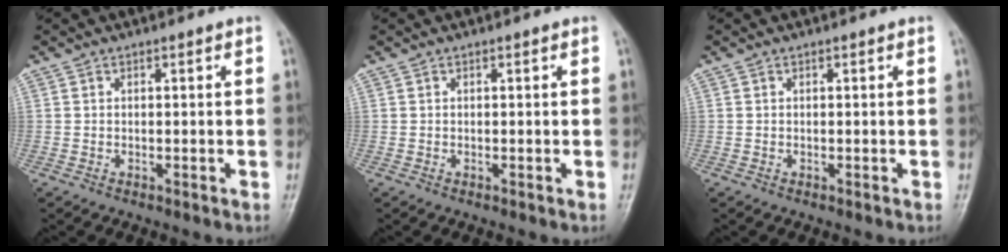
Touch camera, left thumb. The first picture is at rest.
{"total": 0.0}
{"total": 0.0}